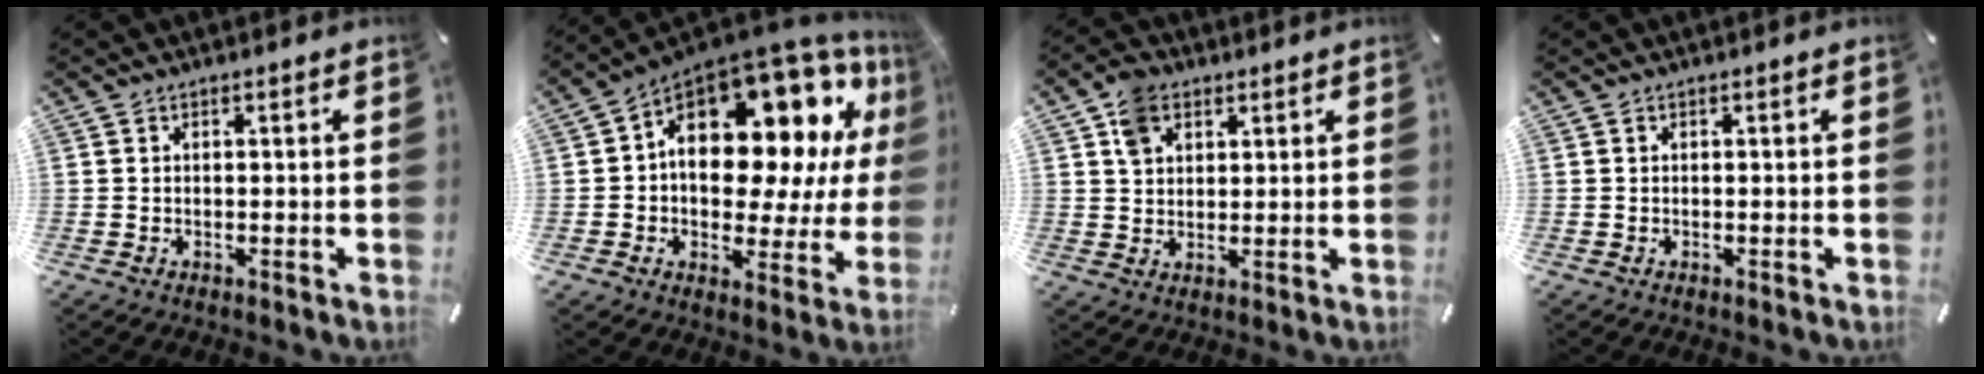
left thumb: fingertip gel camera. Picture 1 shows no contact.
{"total": 20.3, "force": [8.0, 11.9, 14.3], "torque": [-0.196, -0.074, 0.133]}
{"total": 6.5, "force": [3.2, 4.9, 2.8], "torque": [-0.051, 0.006, 0.061]}
{"total": 0.0}